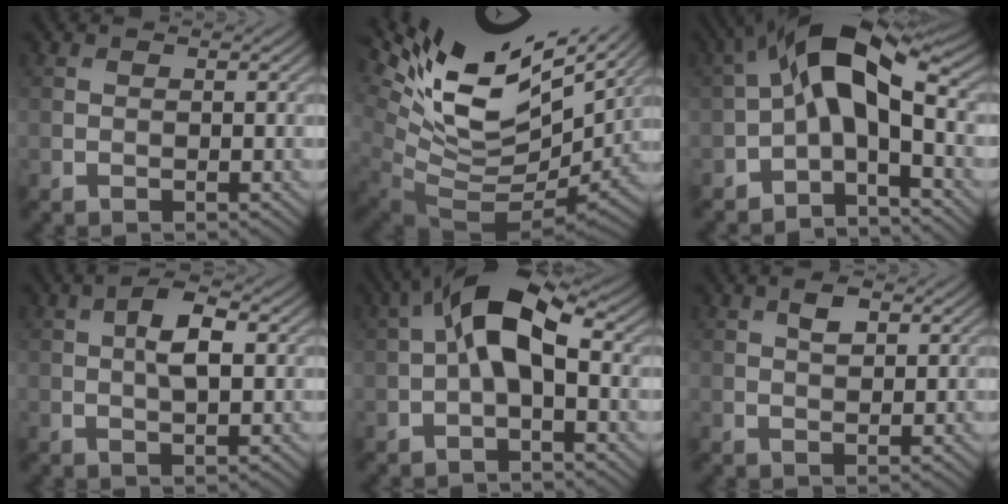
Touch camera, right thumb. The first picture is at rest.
{"total": 14.6, "force": [7.1, 6.8, 10.7], "torque": [-0.229, 0.003, 0.141]}
{"total": 10.7, "force": [-0.8, 4.9, 9.5], "torque": [-0.173, 0.026, -0.031]}
{"total": 4.7, "force": [0.7, 2.0, 4.2], "torque": [-0.079, 0.006, 0.010]}
{"total": 7.9, "force": [0.4, 3.5, 7.0], "torque": [-0.137, 0.024, -0.004]}
{"total": 2.4, "force": [1.1, 1.2, 1.8], "torque": [-0.036, 0.003, 0.018]}